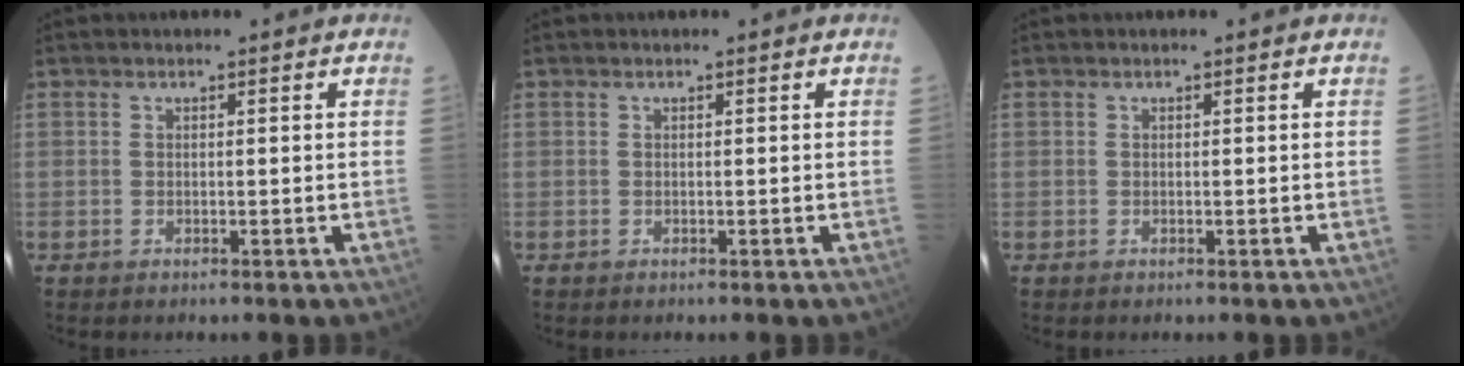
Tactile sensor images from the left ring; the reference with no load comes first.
{"total": 0.0}
{"total": 0.0}